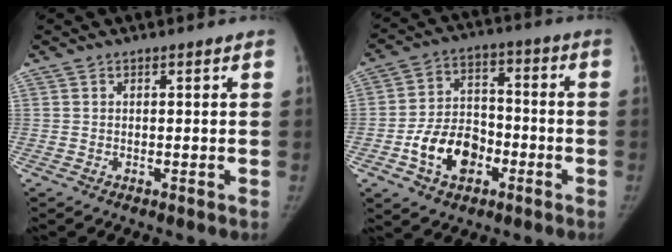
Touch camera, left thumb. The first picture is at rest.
{"total": 12.9, "force": [-4.9, 9.1, 7.7], "torque": [-0.099, 0.036, -0.087]}